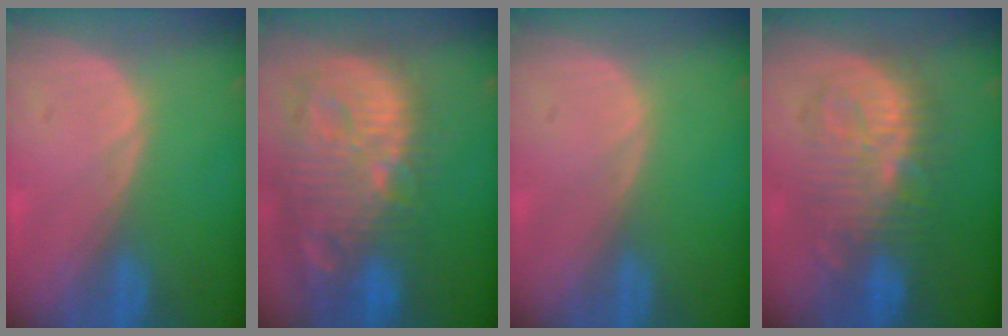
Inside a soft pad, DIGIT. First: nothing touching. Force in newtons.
{"total": 14.5, "press": 12.7, "slide": 7.1}
{"total": 0.0}
{"total": 9.5, "press": 9.4, "slide": 0.8}